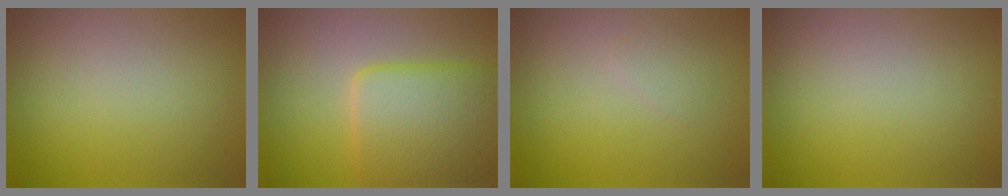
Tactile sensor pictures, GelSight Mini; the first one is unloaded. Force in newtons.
{"total": 6.6, "press": 6.6, "slide": 0.3}
{"total": 0.9, "press": 0.9, "slide": 0.1}
{"total": 0.0}